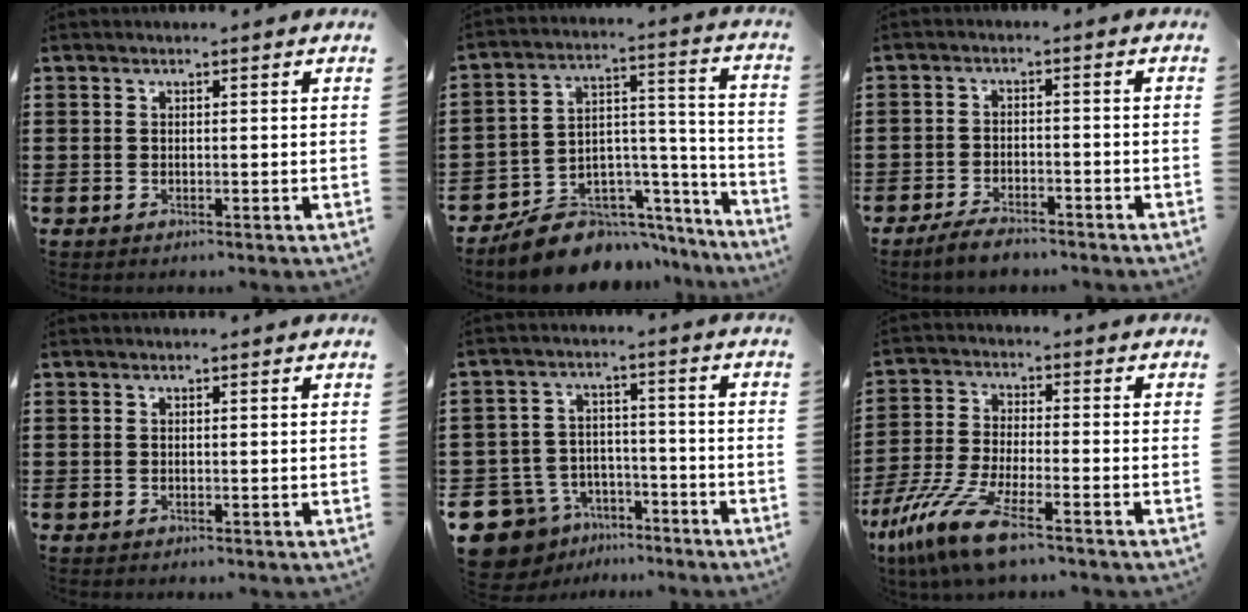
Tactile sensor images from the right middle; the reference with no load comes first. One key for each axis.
{"total": 8.8, "fx": -7.6, "fy": 4.2, "fz": 1.1, "tx": -0.017, "ty": 0.020, "tz": -0.136}
{"total": 3.7, "fx": -3.4, "fy": 0.8, "fz": 1.3, "tx": -0.030, "ty": 0.005, "tz": -0.069}
{"total": 0.0}
{"total": 8.4, "fx": -6.8, "fy": 4.8, "fz": 1.3, "tx": -0.061, "ty": 0.020, "tz": -0.135}
{"total": 11.1, "fx": -7.8, "fy": 1.7, "fz": 7.6, "tx": -0.182, "ty": -0.006, "tz": -0.161}